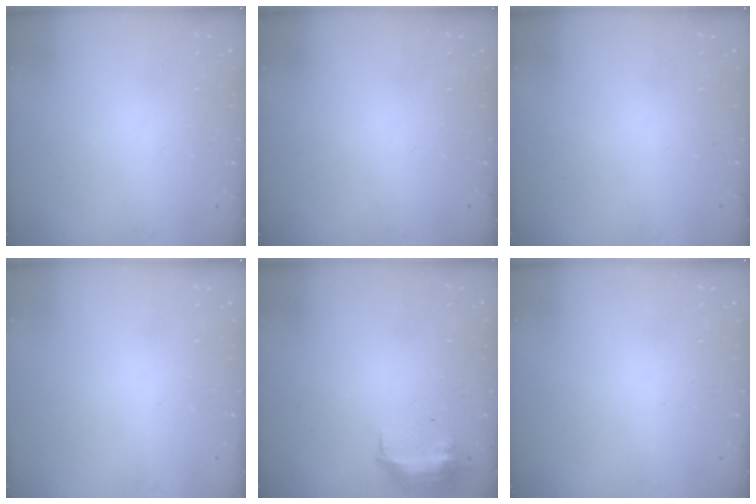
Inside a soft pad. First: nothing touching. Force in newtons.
{"total": 1.0, "press": 0.1, "slide": 1.0}
{"total": 0.0}
{"total": 0.0}
{"total": 13.0, "press": 11.0, "slide": 6.9}
{"total": 0.0}